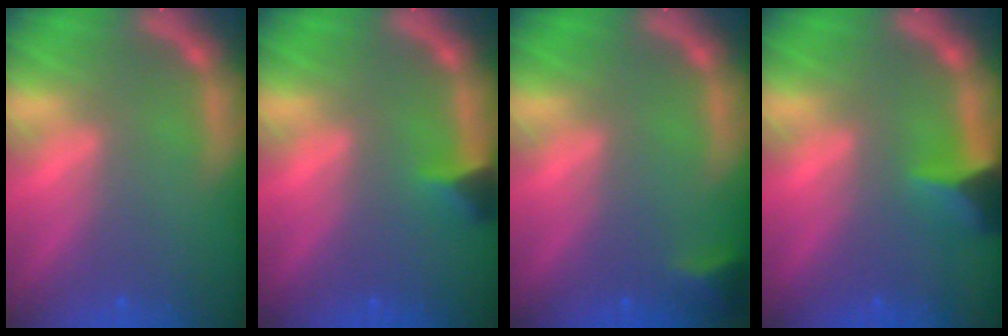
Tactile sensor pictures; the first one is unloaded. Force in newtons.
{"total": 1.9}
{"total": 1.9}
{"total": 3.5}